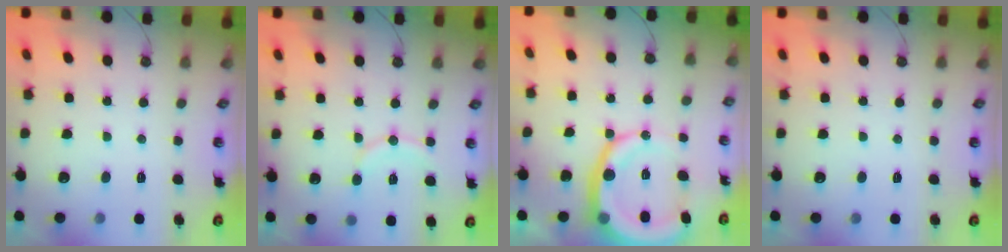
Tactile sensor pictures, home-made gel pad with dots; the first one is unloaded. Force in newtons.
{"total": 8.4, "press": 8.3, "slide": 0.7}
{"total": 16.6, "press": 16.3, "slide": 3.1}
{"total": 0.0}